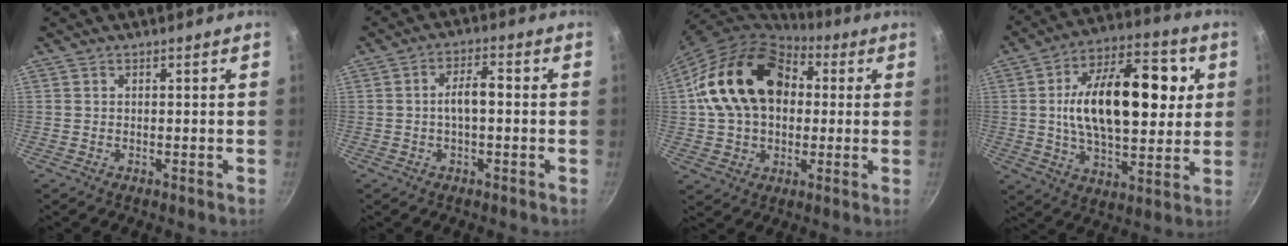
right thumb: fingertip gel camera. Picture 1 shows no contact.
{"total": 4.9, "force": [-0.4, 2.1, 4.4], "torque": [-0.073, 0.023, -0.010]}
{"total": 21.4, "force": [3.7, 15.5, 14.2], "torque": [-0.223, 0.033, 0.055]}
{"total": 24.0, "force": [3.9, 13.1, 19.7], "torque": [-0.291, 0.006, 0.053]}